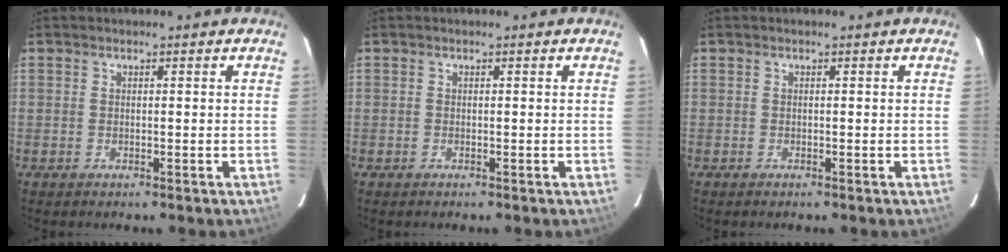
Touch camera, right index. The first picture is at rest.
{"total": 0.0}
{"total": 0.0}